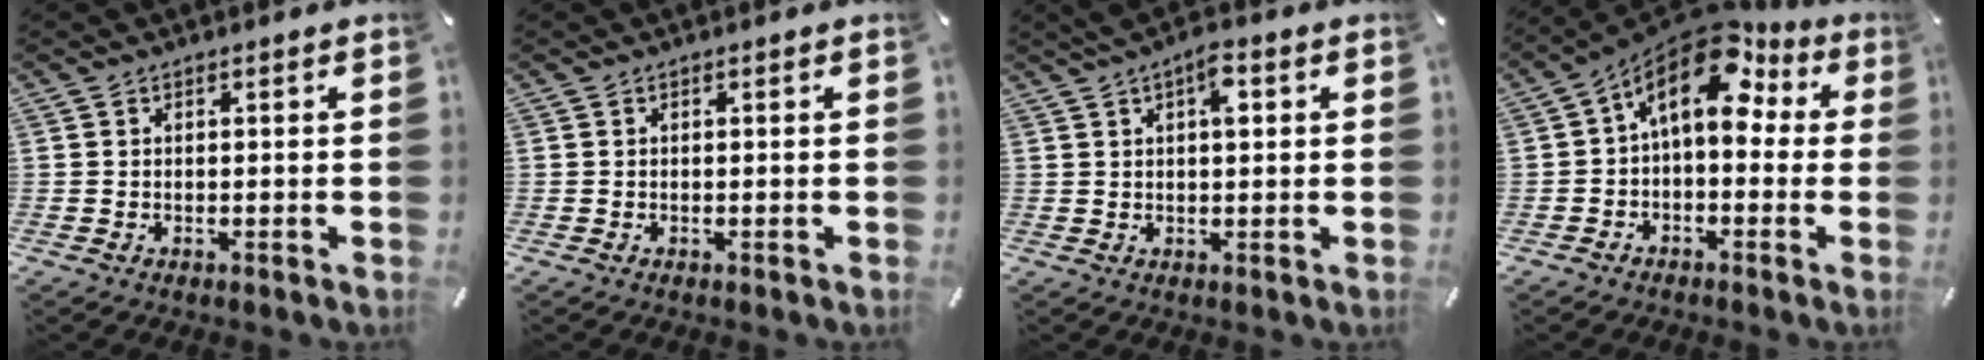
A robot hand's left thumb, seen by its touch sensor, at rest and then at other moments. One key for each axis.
{"total": 0.0}
{"total": 5.5, "fx": 2.1, "fy": 2.3, "fz": 4.6, "tx": -0.073, "ty": 0.001, "tz": 0.028}
{"total": 13.3, "fx": 5.7, "fy": 7.4, "fz": 9.4, "tx": -0.157, "ty": -0.042, "tz": 0.094}